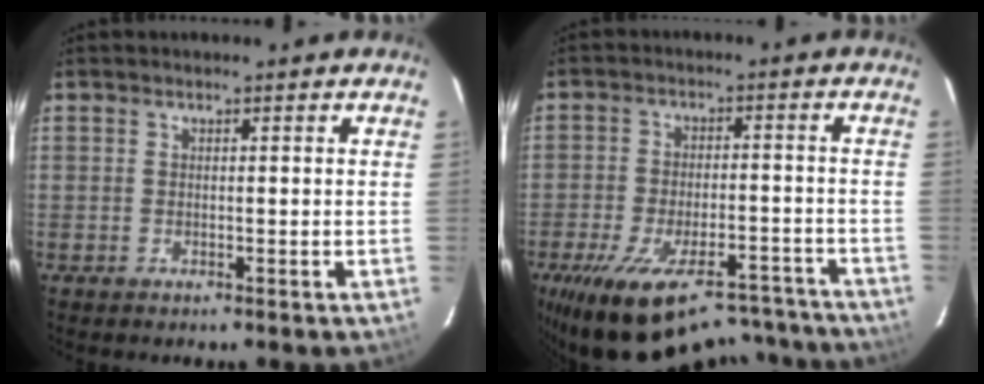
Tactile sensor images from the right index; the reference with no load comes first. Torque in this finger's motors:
{"motor_torque": [1.88, -0.26, 1.06, 0.21]}